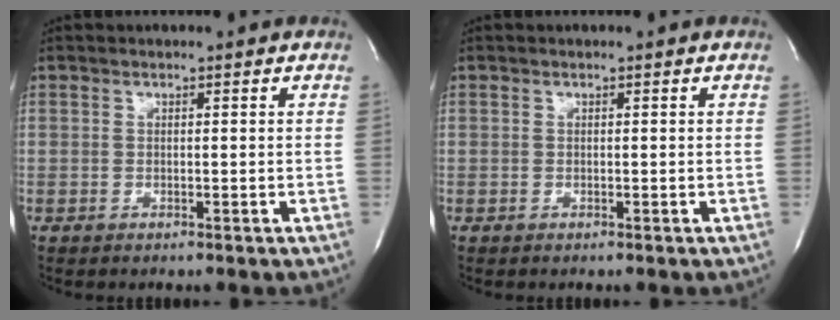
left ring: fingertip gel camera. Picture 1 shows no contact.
{"total": 0.0}